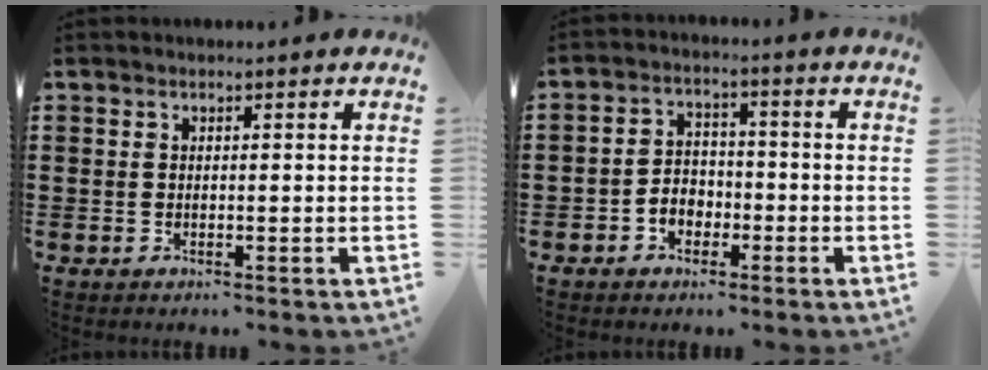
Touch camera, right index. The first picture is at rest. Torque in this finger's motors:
{"motor_torque": [1.08, 1.06, 0.11, 0.04]}